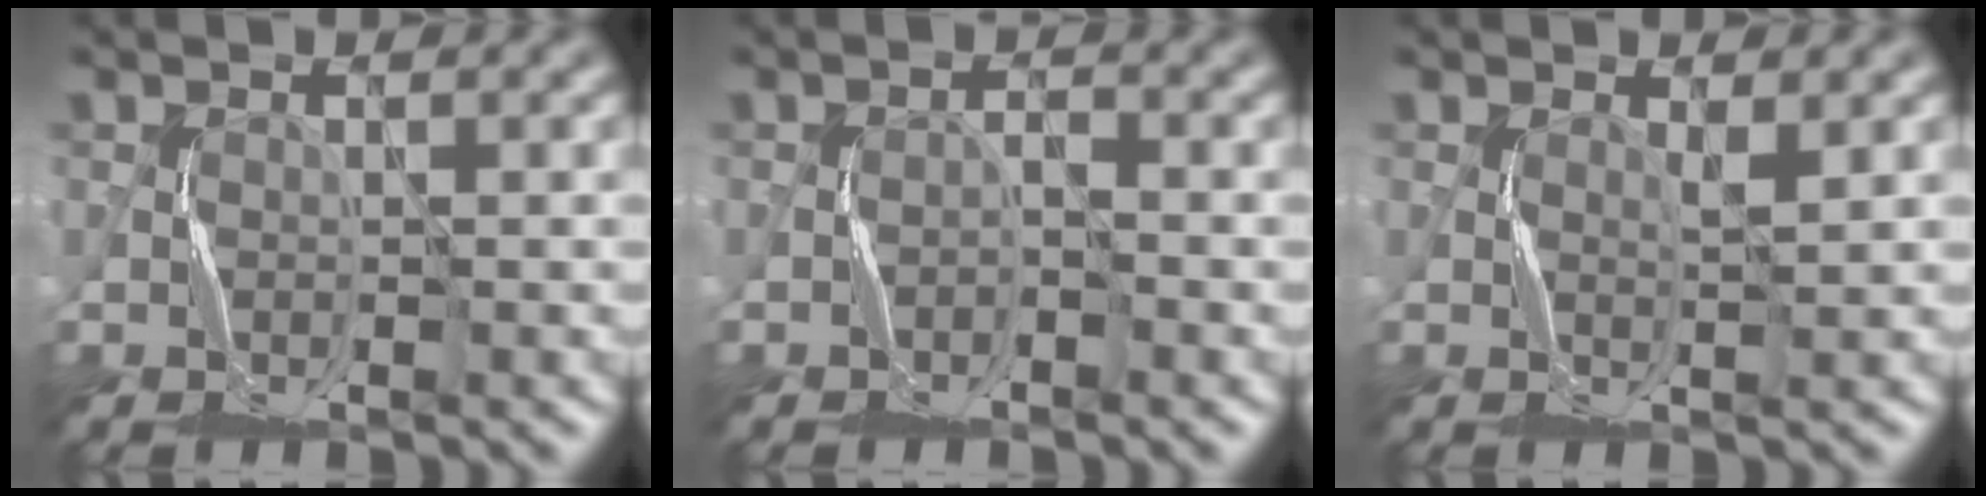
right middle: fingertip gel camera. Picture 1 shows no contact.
{"total": 0.8, "force": [-0.7, 0.4, 0.4], "torque": [-0.006, 0.004, -0.013]}
{"total": 0.6, "force": [0.5, 0.0, 0.4], "torque": [-0.013, -0.002, 0.008]}